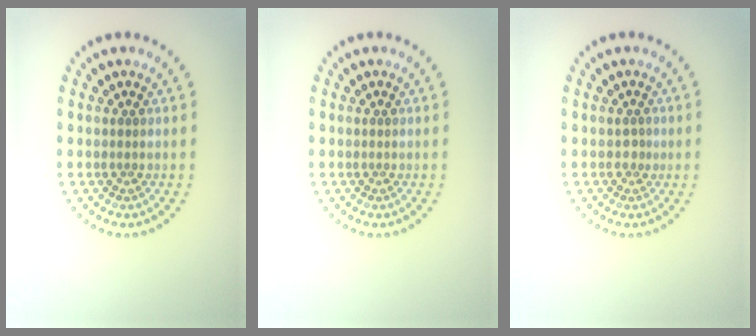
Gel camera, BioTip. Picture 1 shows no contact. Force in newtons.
{"total": 0.0}
{"total": 0.9, "press": 0.6, "slide": 0.7}